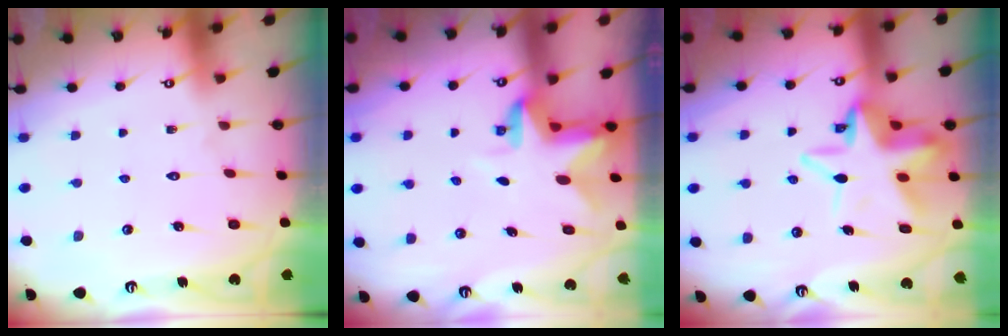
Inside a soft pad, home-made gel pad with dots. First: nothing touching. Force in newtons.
{"total": 3.0, "press": 2.9, "slide": 0.5}
{"total": 10.8, "press": 10.3, "slide": 3.1}